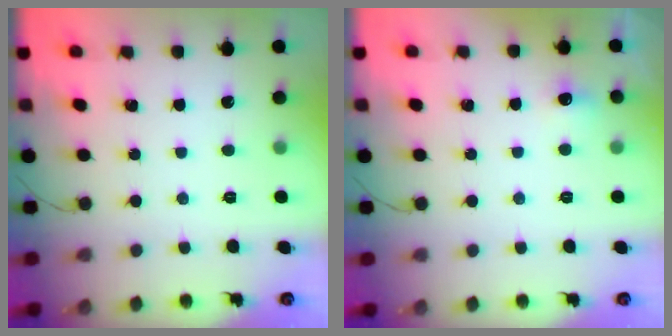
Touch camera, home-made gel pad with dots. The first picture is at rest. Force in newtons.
{"total": 4.2, "press": 3.7, "slide": 1.9}